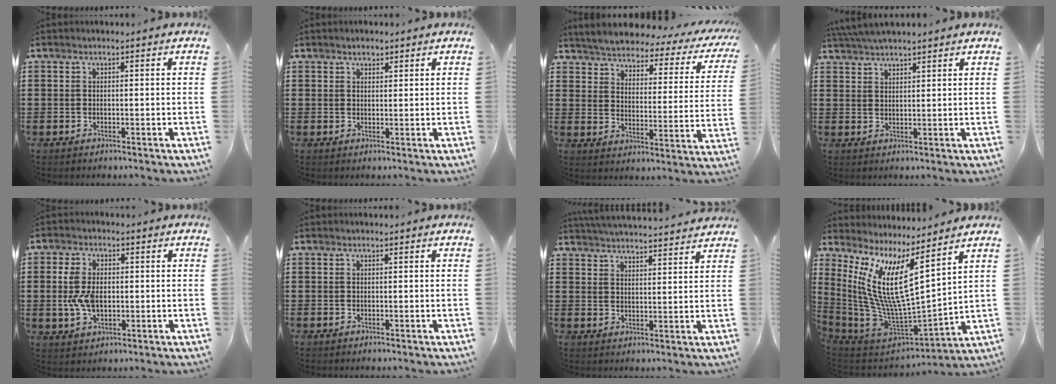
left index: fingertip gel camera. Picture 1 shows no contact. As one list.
[{"total": 1.6, "force": [1.3, 0.7, 0.6], "torque": [-0.004, 0.000, 0.022]}, {"total": 3.4, "force": [3.3, 0.1, 0.8], "torque": [-0.040, -0.030, 0.048]}, {"total": 3.9, "force": [3.6, 0.1, 1.3], "torque": [-0.035, -0.004, 0.070]}, {"total": 6.1, "force": [-0.1, 3.8, 4.9], "torque": [-0.123, 0.000, -0.009]}, {"total": 0.0}, {"total": 4.0, "force": [4.0, -0.3, 0.3], "torque": [-0.019, -0.023, 0.071]}, {"total": 11.7, "force": [4.3, 2.7, 10.5], "torque": [-0.247, -0.062, 0.069]}]